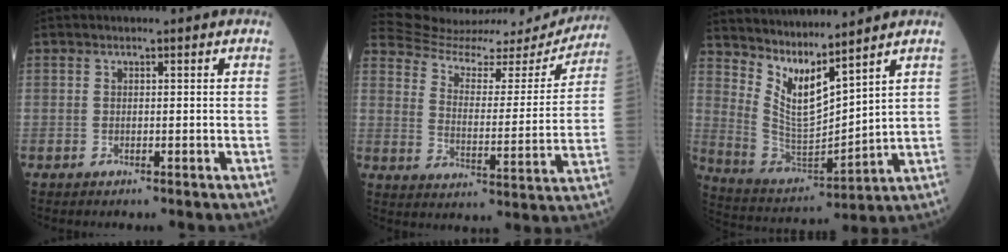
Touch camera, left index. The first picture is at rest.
{"total": 19.8, "force": [19.3, 3.6, 2.6], "torque": [-0.044, -0.049, 0.256]}
{"total": 9.2, "force": [7.4, 1.2, 5.4], "torque": [-0.123, -0.016, 0.159]}